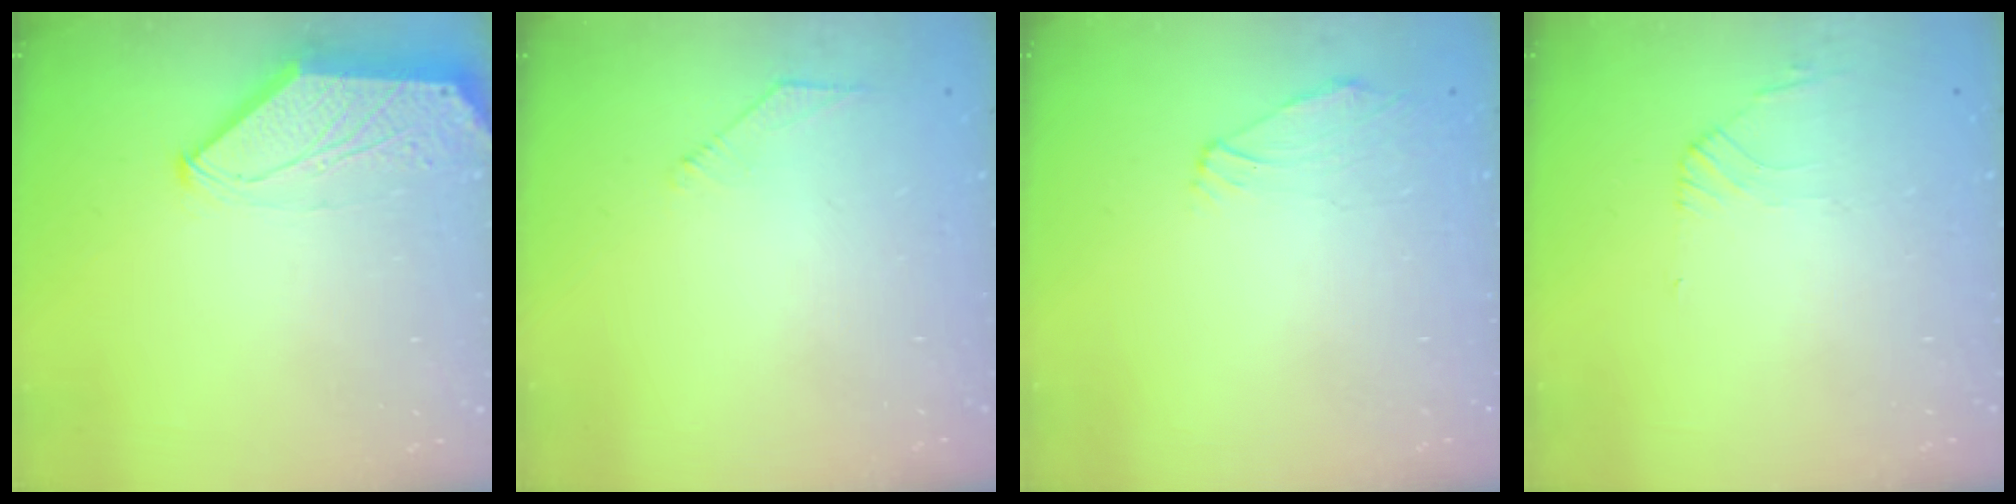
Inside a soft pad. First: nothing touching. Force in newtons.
{"total": 3.0, "press": 2.9, "slide": 0.7}
{"total": 0.8, "press": 0.7, "slide": 0.4}
{"total": 1.3, "press": 1.2, "slide": 0.4}